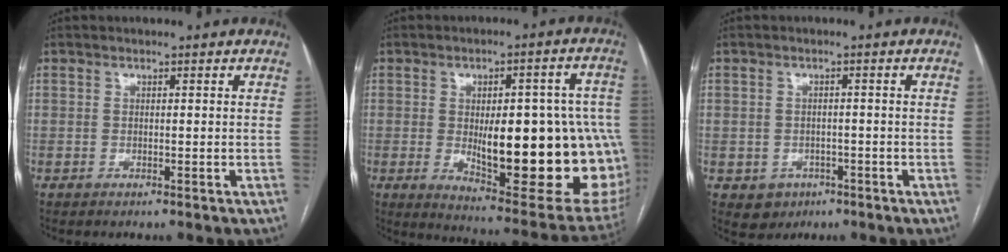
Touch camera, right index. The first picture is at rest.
{"total": 25.1, "force": [-2.5, 7.9, 23.7], "torque": [-0.235, 0.009, -0.005]}
{"total": 3.9, "force": [-1.7, 3.4, 0.8], "torque": [-0.009, 0.005, -0.015]}